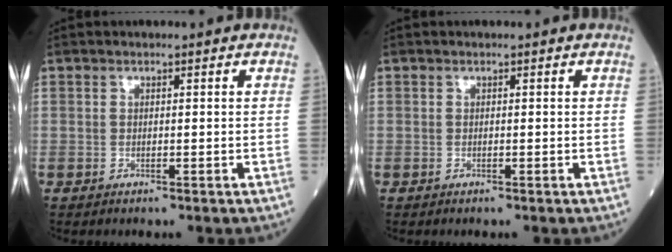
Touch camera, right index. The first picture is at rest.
{"total": 0.0}